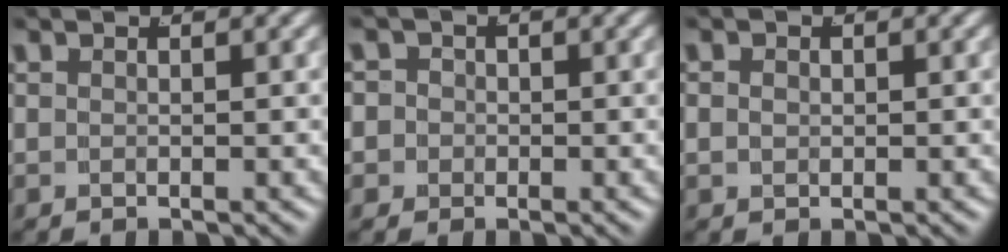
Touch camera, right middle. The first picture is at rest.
{"total": 4.5, "force": [-0.6, 4.4, 1.0], "torque": [-0.032, -0.010, -0.019]}
{"total": 0.8, "force": [0.0, 0.7, 0.5], "torque": [-0.014, -0.009, 0.007]}